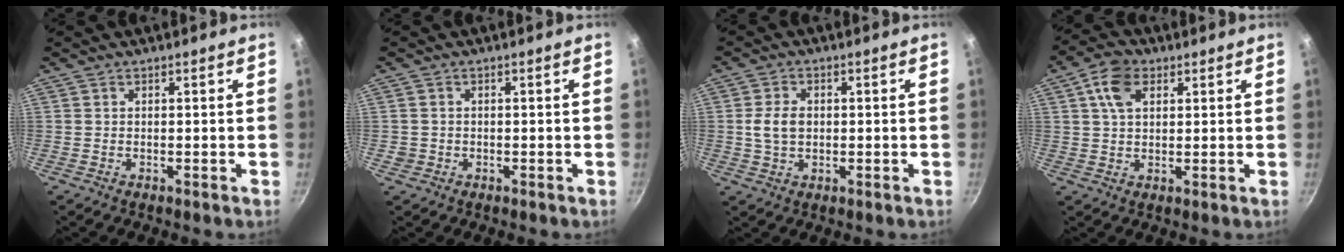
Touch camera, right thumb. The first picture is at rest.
{"total": 1.5, "force": [-0.3, 1.4, 0.2], "torque": [0.000, 0.002, -0.002]}
{"total": 5.1, "force": [0.2, 3.6, 3.5], "torque": [-0.057, 0.005, 0.003]}
{"total": 7.0, "force": [2.7, 4.6, 4.5], "torque": [-0.066, 0.006, 0.044]}